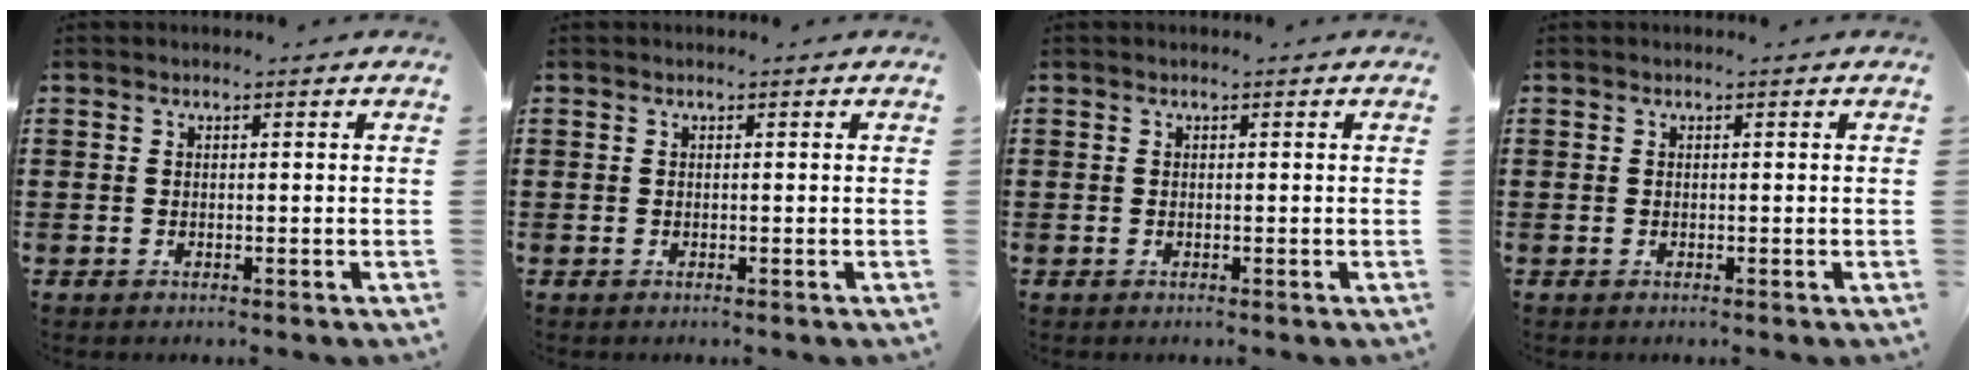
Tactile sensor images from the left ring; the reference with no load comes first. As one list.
[{"total": 0.0}, {"total": 0.0}, {"total": 0.0}]